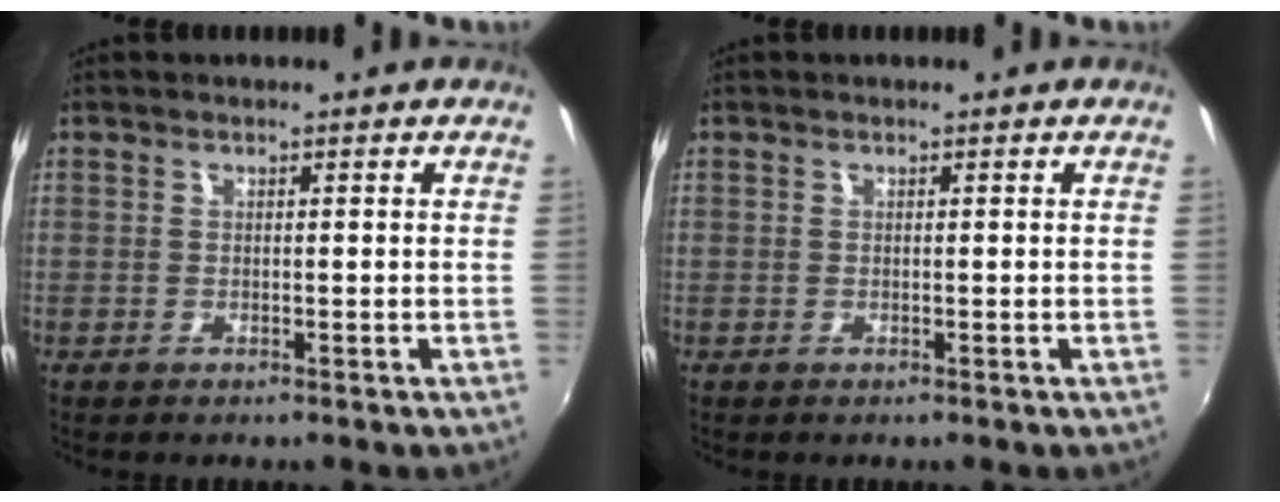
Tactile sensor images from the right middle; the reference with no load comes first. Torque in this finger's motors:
{"motor_torque": [0.00, 0.00, 0.00, 0.00]}